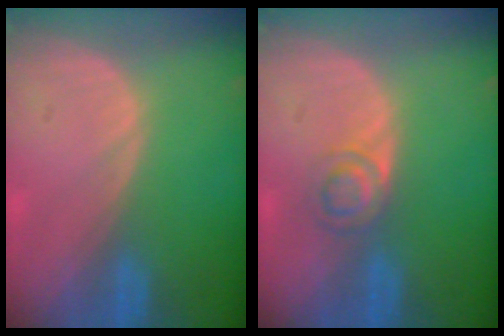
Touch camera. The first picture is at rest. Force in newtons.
{"total": 3.3, "press": 3.3, "slide": 0.4}